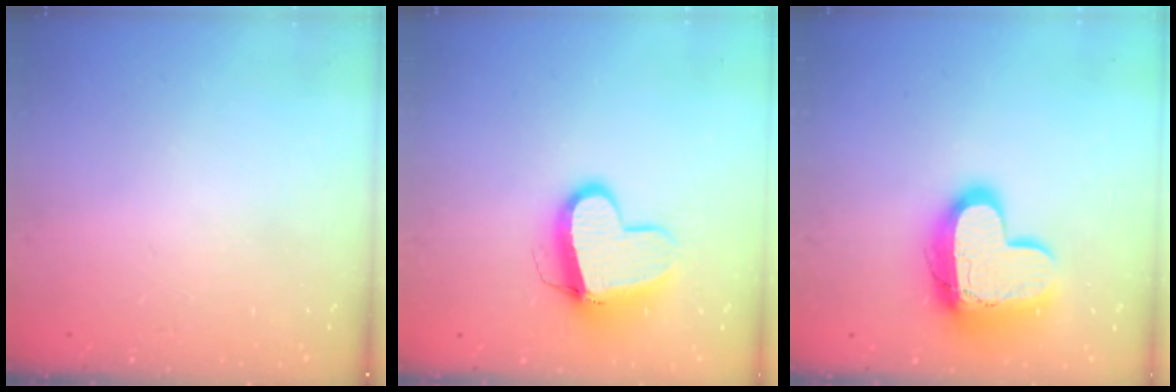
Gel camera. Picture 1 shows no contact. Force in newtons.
{"total": 11.6, "press": 11.6, "slide": 1.2}
{"total": 16.2, "press": 16.1, "slide": 1.3}